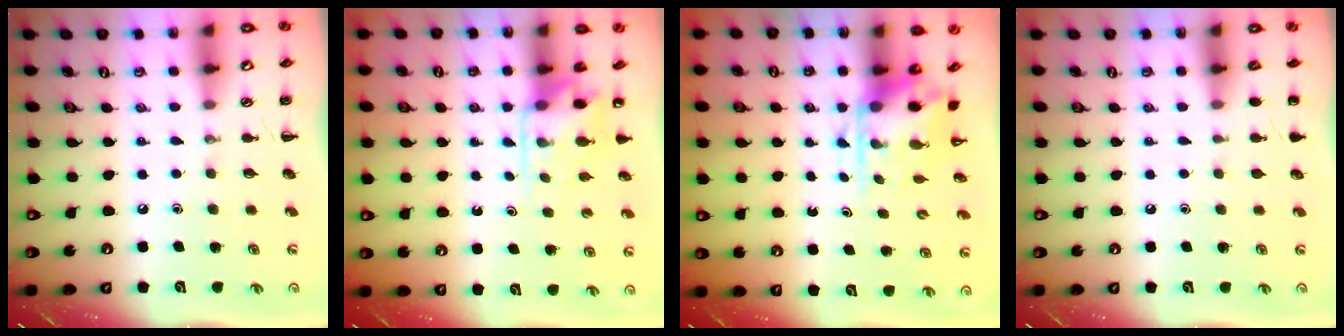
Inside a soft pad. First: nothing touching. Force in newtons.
{"total": 5.7, "press": 5.6, "slide": 0.9}
{"total": 3.9, "press": 3.8, "slide": 0.9}
{"total": 1.1, "press": 1.0, "slide": 0.2}